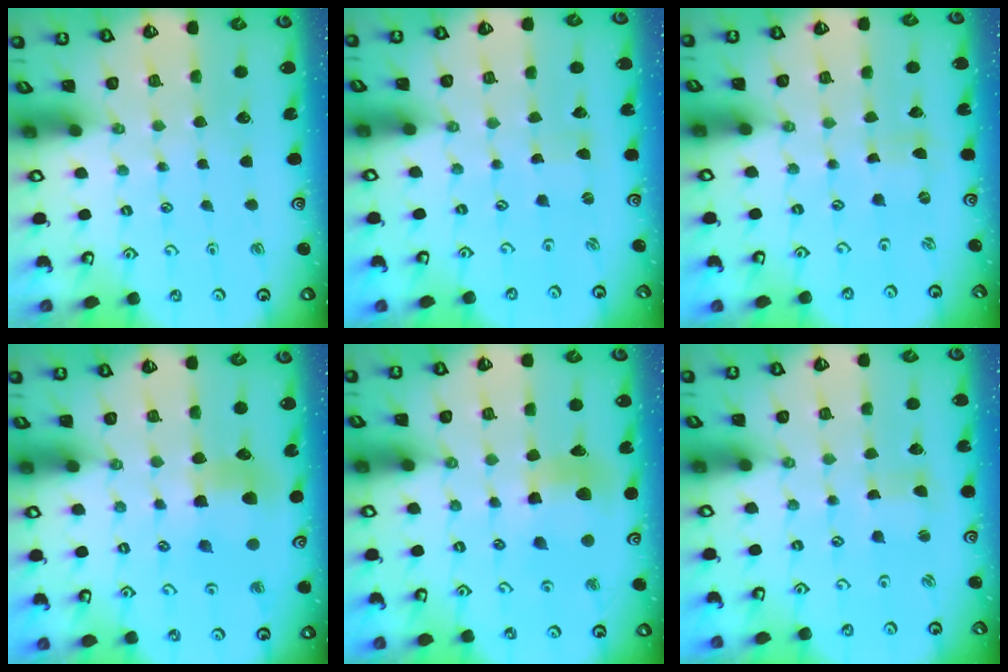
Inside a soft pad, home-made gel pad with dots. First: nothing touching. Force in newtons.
{"total": 0.0}
{"total": 0.0}
{"total": 6.9, "press": 6.9, "slide": 0.9}
{"total": 9.7, "press": 9.6, "slide": 1.3}
{"total": 0.8, "press": 0.8, "slide": 0.2}